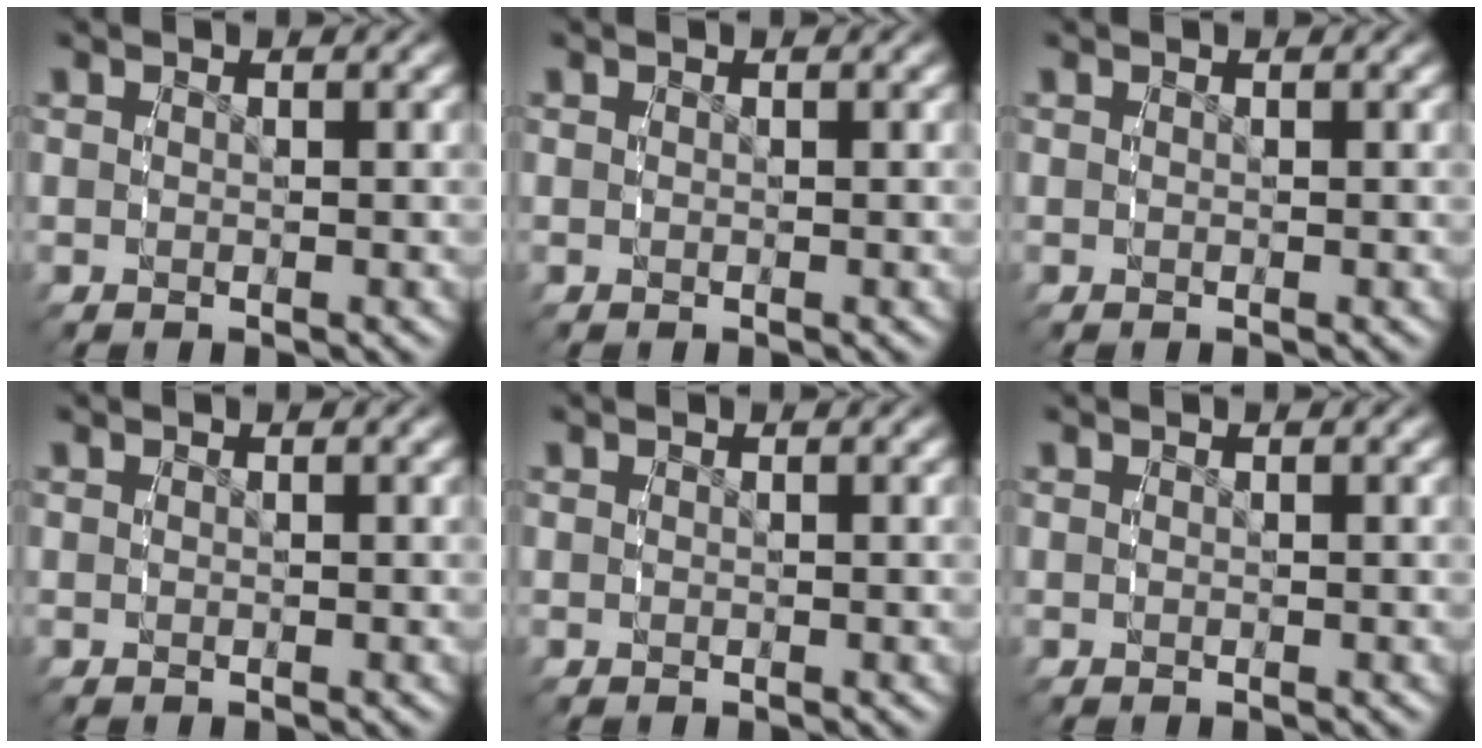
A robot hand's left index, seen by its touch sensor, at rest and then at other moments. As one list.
[{"total": 0.0}, {"total": 0.0}, {"total": 0.0}, {"total": 0.0}, {"total": 0.0}]